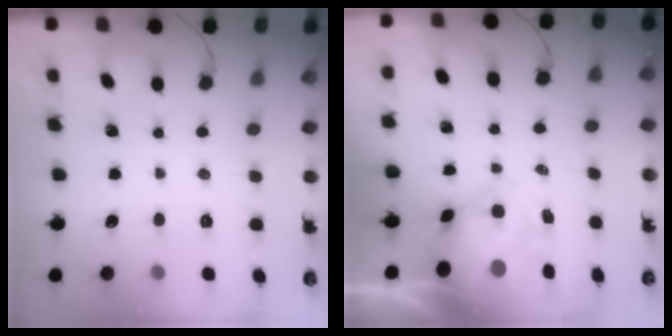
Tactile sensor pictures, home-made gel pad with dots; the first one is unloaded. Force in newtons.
{"total": 9.9, "press": 9.7, "slide": 2.1}